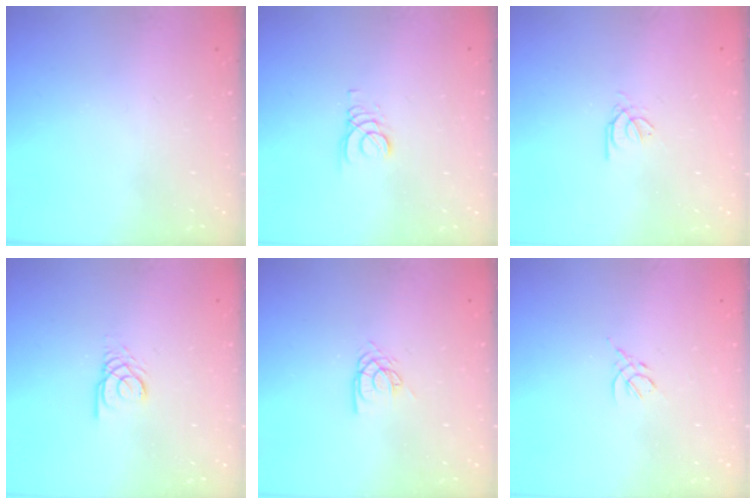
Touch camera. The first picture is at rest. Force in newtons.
{"total": 2.1, "press": 2.1, "slide": 0.1}
{"total": 0.7, "press": 0.6, "slide": 0.4}
{"total": 2.6, "press": 2.6, "slide": 0.1}
{"total": 6.0, "press": 6.0, "slide": 0.5}
{"total": 3.0, "press": 3.0, "slide": 0.7}